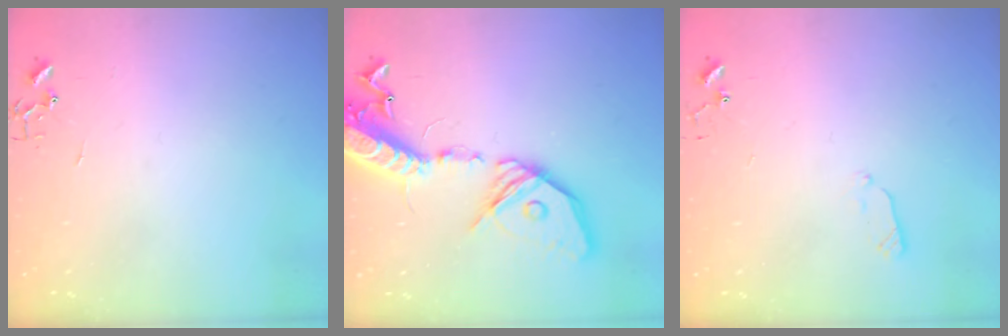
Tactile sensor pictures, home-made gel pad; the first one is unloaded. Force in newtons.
{"total": 25.2, "press": 24.7, "slide": 4.9}
{"total": 4.7, "press": 4.6, "slide": 0.9}